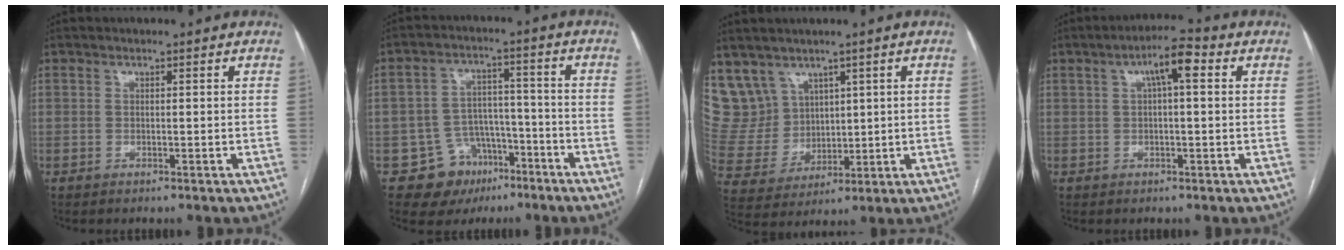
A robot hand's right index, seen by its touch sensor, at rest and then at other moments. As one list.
[{"total": 8.9, "force": [-5.0, 7.2, 1.8], "torque": [-0.018, 0.030, -0.067]}, {"total": 10.3, "force": [6.7, 7.7, 1.2], "torque": [-0.042, 0.041, 0.156]}, {"total": 5.6, "force": [1.6, 1.1, 5.2], "torque": [-0.091, 0.021, 0.023]}]